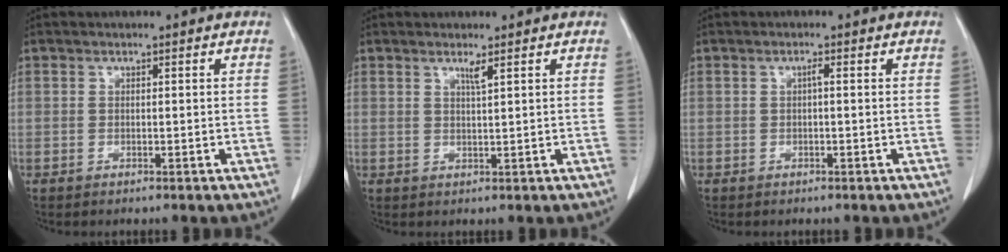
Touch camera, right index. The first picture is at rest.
{"total": 1.4, "force": [0.9, -0.3, 1.1], "torque": [-0.022, -0.007, 0.018]}
{"total": 0.8, "force": [0.1, 0.1, 0.8], "torque": [-0.014, 0.001, 0.000]}